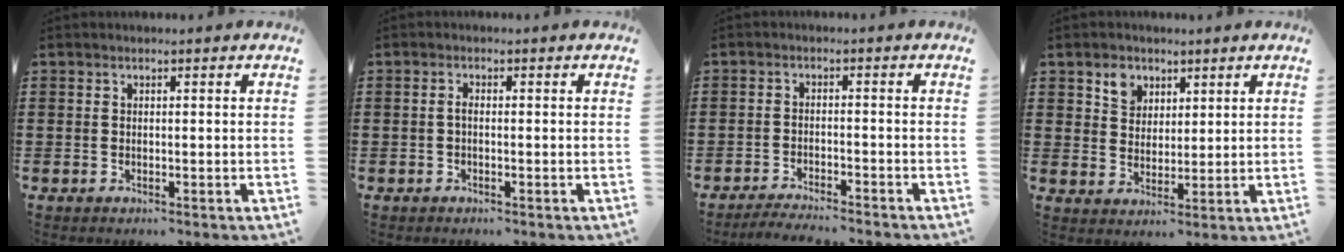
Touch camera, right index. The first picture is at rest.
{"total": 1.1, "force": [-0.4, 0.3, 1.0], "torque": [-0.020, -0.002, -0.008]}
{"total": 2.8, "force": [-2.7, -0.2, 0.5], "torque": [-0.011, -0.003, -0.056]}
{"total": 4.1, "force": [2.4, 3.1, 0.9], "torque": [-0.026, 0.008, 0.043]}